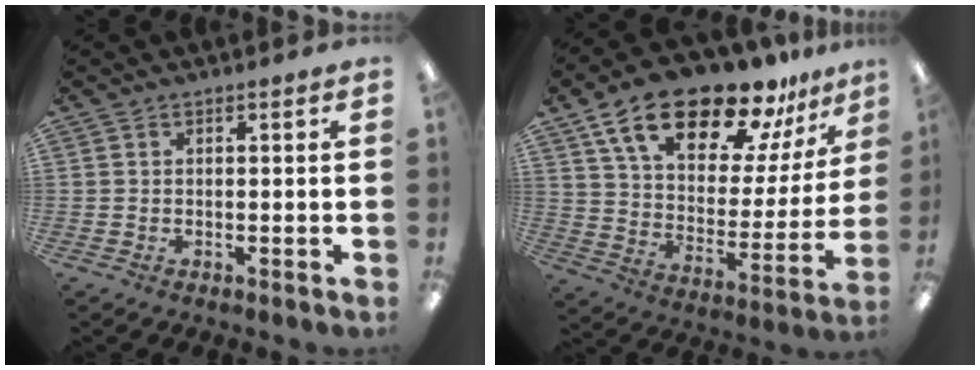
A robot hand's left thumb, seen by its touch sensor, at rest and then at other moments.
{"total": 23.3, "force": [17.0, 9.6, 12.8], "torque": [-0.218, -0.107, 0.293]}